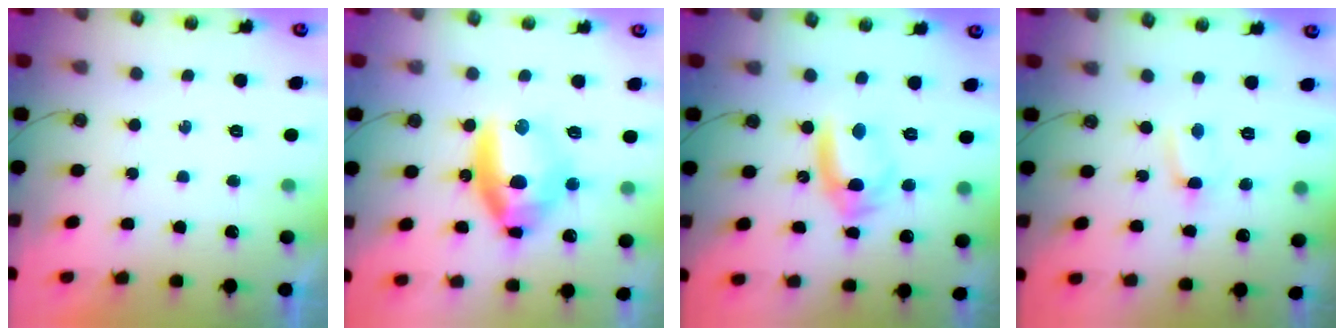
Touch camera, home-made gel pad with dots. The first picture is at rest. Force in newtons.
{"total": 13.2, "press": 13.1, "slide": 1.4}
{"total": 12.7, "press": 11.1, "slide": 6.1}
{"total": 0.5, "press": 0.3, "slide": 0.4}